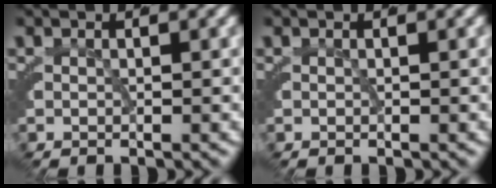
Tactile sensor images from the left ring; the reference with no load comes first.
{"total": 0.0}